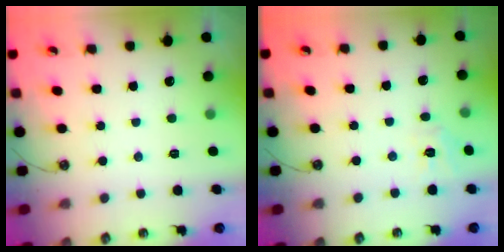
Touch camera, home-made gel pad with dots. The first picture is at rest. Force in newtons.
{"total": 5.3, "press": 5.3, "slide": 0.7}